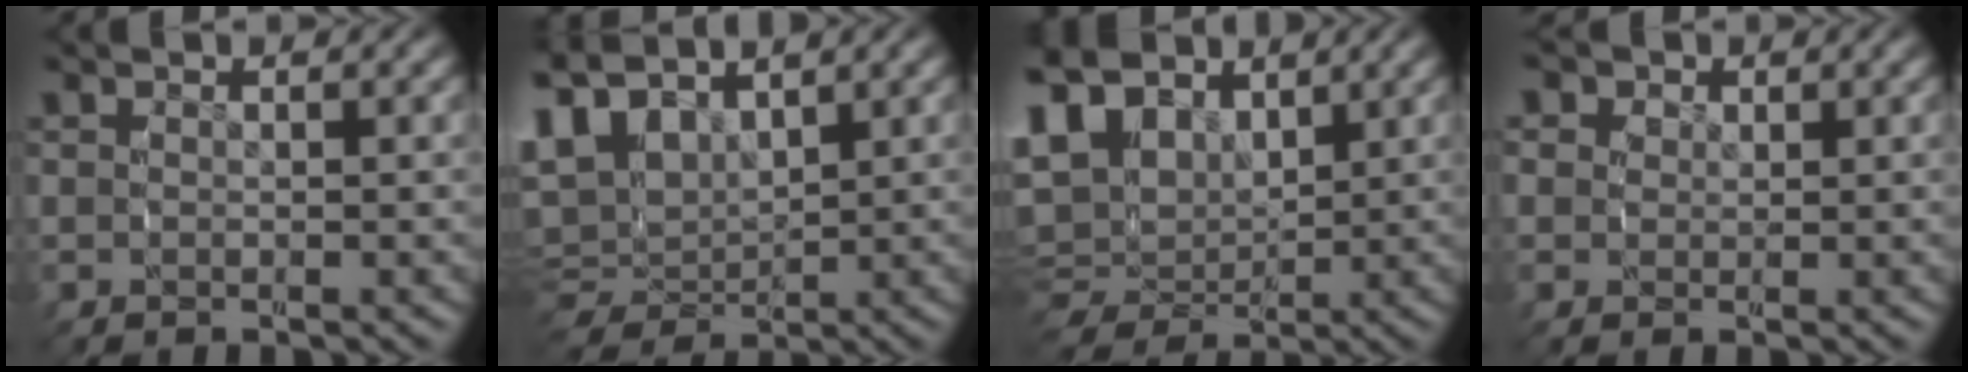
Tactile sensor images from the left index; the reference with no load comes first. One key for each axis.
{"total": 8.8, "fx": 1.7, "fy": 7.4, "fz": 4.4, "tx": -0.126, "ty": -0.017, "tz": 0.032}
{"total": 11.6, "fx": 2.1, "fy": 9.6, "fz": 6.1, "tx": -0.137, "ty": -0.021, "tz": 0.036}
{"total": 4.0, "fx": 1.5, "fy": 3.4, "fz": 1.6, "tx": -0.032, "ty": 0.000, "tz": 0.021}